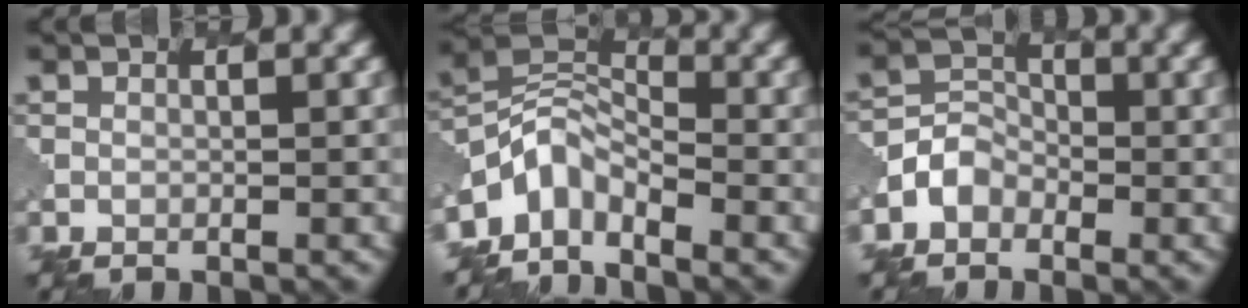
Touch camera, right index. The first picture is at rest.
{"total": 3.9, "force": [-3.0, 2.0, 1.5], "torque": [-0.025, 0.003, -0.071]}
{"total": 2.4, "force": [-1.2, 2.0, 0.6], "torque": [-0.014, 0.007, -0.032]}